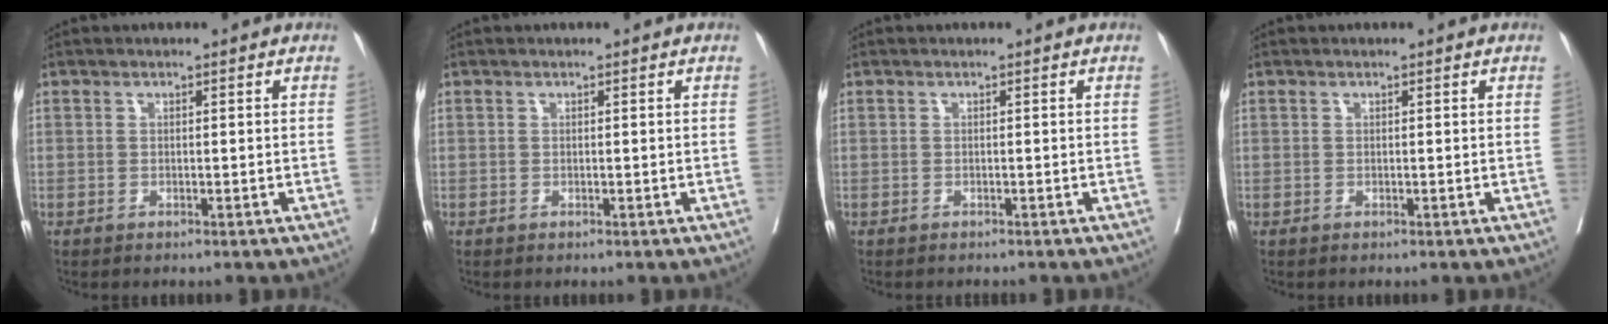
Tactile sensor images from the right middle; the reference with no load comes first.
{"total": 0.0}
{"total": 1.3, "force": [-1.3, 0.2, 0.3], "torque": [-0.008, -0.002, -0.018]}
{"total": 0.0}